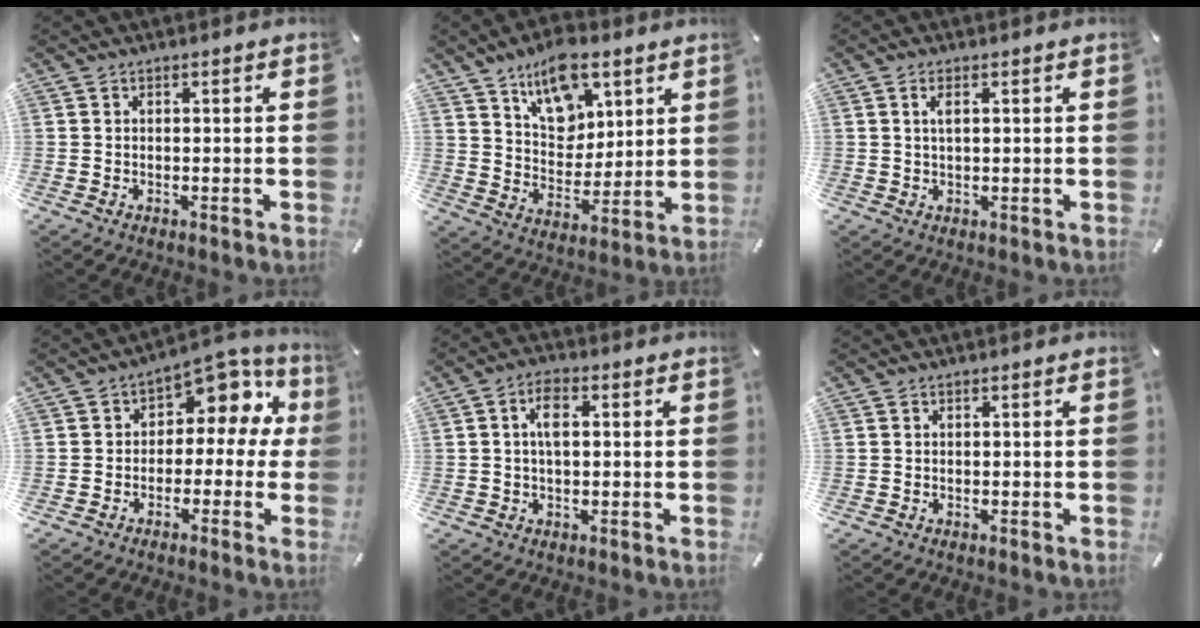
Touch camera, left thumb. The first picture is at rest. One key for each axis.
{"total": 13.7, "fx": 8.3, "fy": 8.8, "fz": 6.4, "tx": -0.092, "ty": -0.048, "tz": 0.151}
{"total": 2.4, "fx": 0.8, "fy": 0.8, "fz": 2.1, "tx": -0.044, "ty": 0.004, "tz": 0.013}
{"total": 9.8, "fx": 3.1, "fy": 6.6, "fz": 6.5, "tx": -0.083, "ty": -0.020, "tz": 0.053}
{"total": 5.1, "fx": 1.0, "fy": 2.8, "fz": 4.2, "tx": -0.071, "ty": 0.006, "tz": 0.011}
{"total": 0.0}